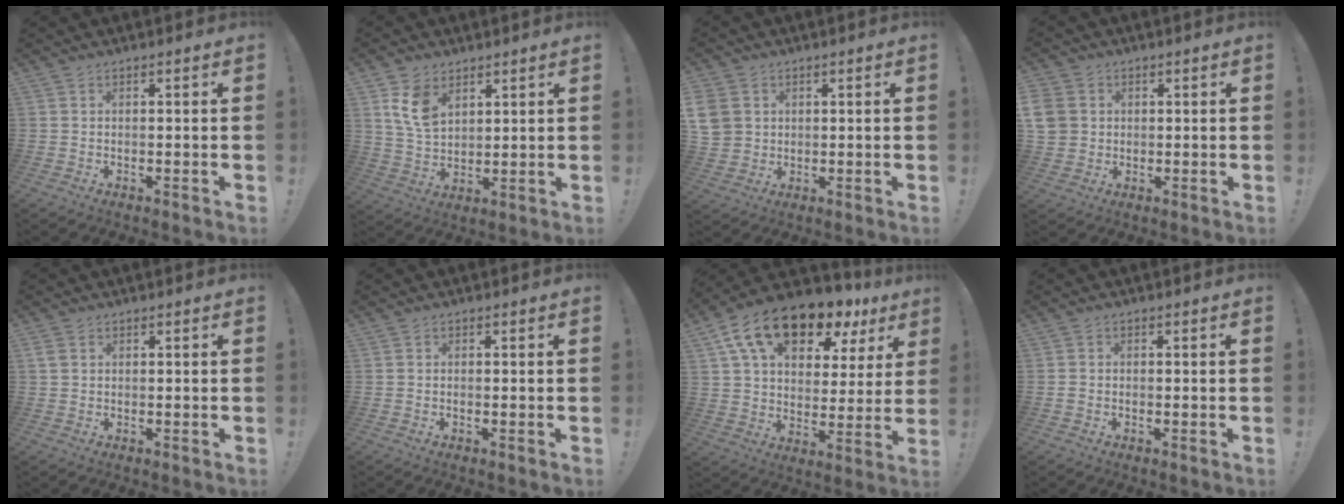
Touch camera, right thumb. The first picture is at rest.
{"total": 9.8, "force": [5.0, 6.4, 5.5], "torque": [-0.090, -0.017, 0.098]}
{"total": 6.8, "force": [1.6, 6.0, 2.9], "torque": [-0.074, 0.000, 0.035]}
{"total": 6.4, "force": [0.9, 5.7, 2.7], "torque": [-0.069, 0.003, 0.020]}
{"total": 1.9, "force": [0.7, 1.4, 1.1], "torque": [-0.017, 0.003, 0.014]}
{"total": 0.5, "force": [-0.5, 0.0, 0.1], "torque": [-0.013, 0.003, -0.006]}
{"total": 18.4, "force": [12.0, 8.8, 10.9], "torque": [-0.177, -0.072, 0.209]}
{"total": 1.1, "force": [-0.7, 0.7, 0.5], "torque": [-0.020, 0.007, -0.008]}